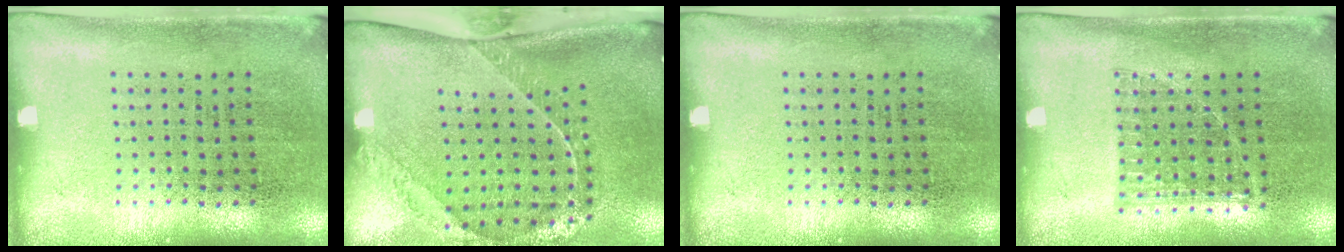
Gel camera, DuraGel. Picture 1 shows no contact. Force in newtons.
{"total": 2.4, "press": 1.7, "slide": 1.8}
{"total": 0.0}
{"total": 0.8, "press": 0.8, "slide": 0.2}